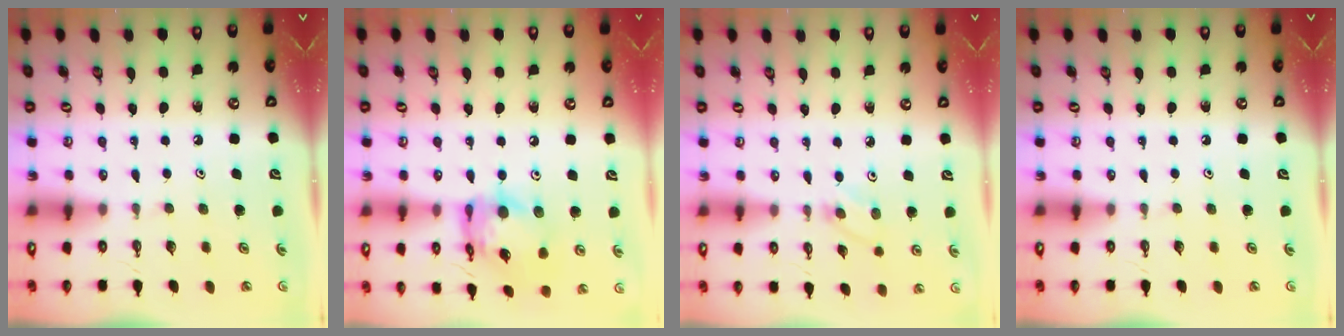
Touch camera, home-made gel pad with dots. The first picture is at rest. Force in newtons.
{"total": 14.4, "press": 14.3, "slide": 1.5}
{"total": 3.0, "press": 3.0, "slide": 0.4}
{"total": 0.0}